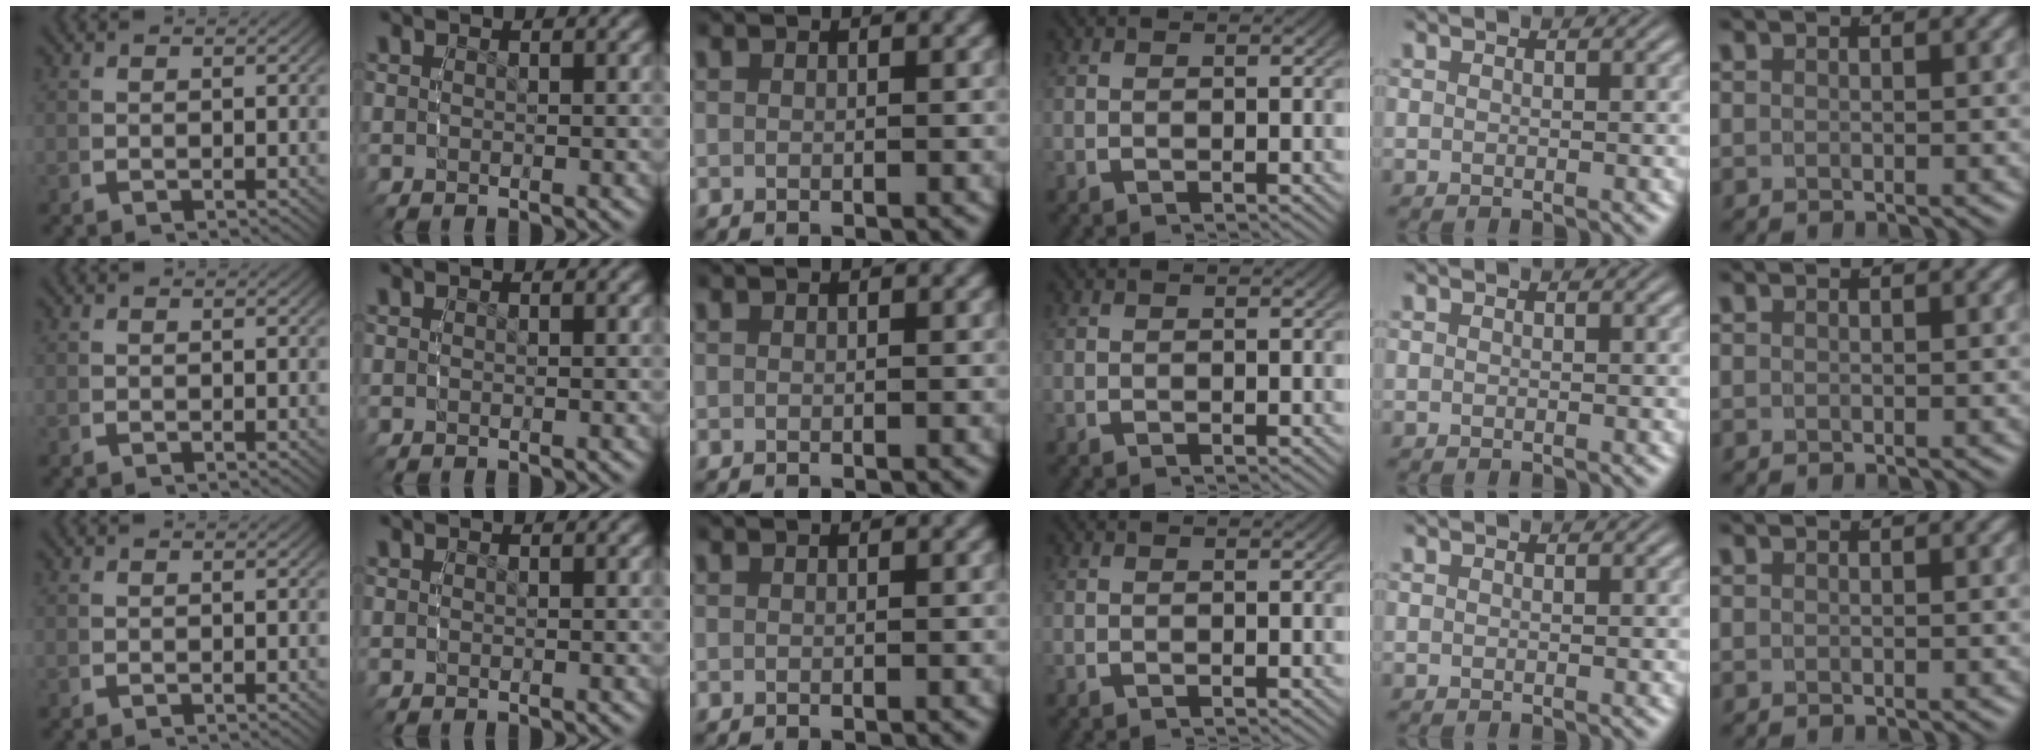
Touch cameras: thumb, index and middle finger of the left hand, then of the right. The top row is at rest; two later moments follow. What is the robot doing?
{"motion": "reach", "object": "jewelry box"}